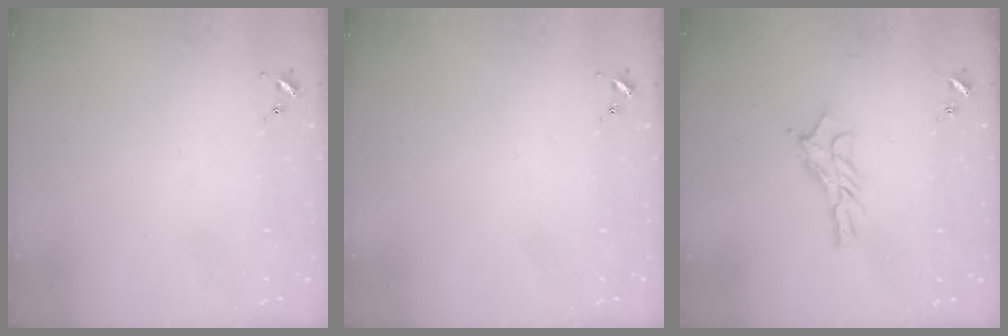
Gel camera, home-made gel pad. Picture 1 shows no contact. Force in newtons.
{"total": 0.0}
{"total": 8.6, "press": 8.5, "slide": 0.2}